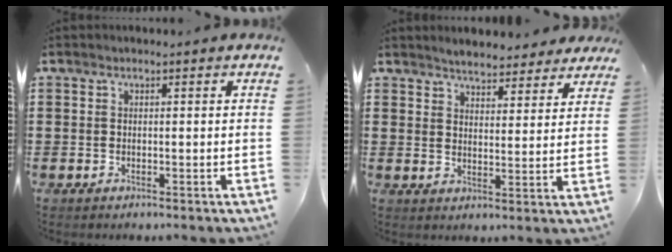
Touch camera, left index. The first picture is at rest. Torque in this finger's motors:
{"motor_torque": [2.14, 0.00, 0.25, -0.02]}